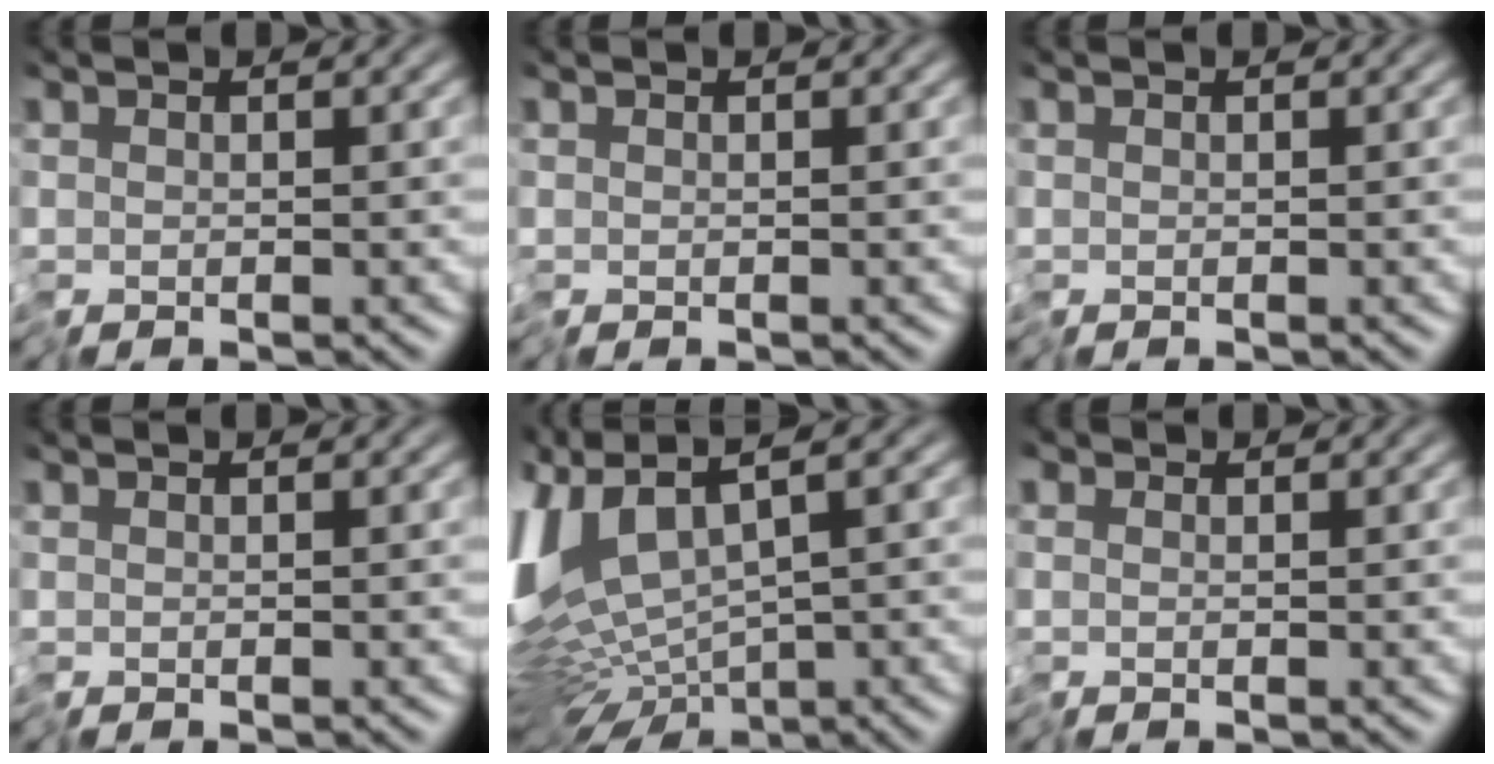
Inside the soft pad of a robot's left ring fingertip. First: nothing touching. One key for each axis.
{"total": 0.0}
{"total": 0.0}
{"total": 0.0}
{"total": 10.5, "fx": -0.4, "fy": 5.0, "fz": 9.2, "tx": -0.218, "ty": -0.008, "tz": 0.020}
{"total": 0.5, "fx": -0.3, "fy": 0.4, "fz": -0.2, "tx": 0.006, "ty": -0.001, "tz": -0.007}